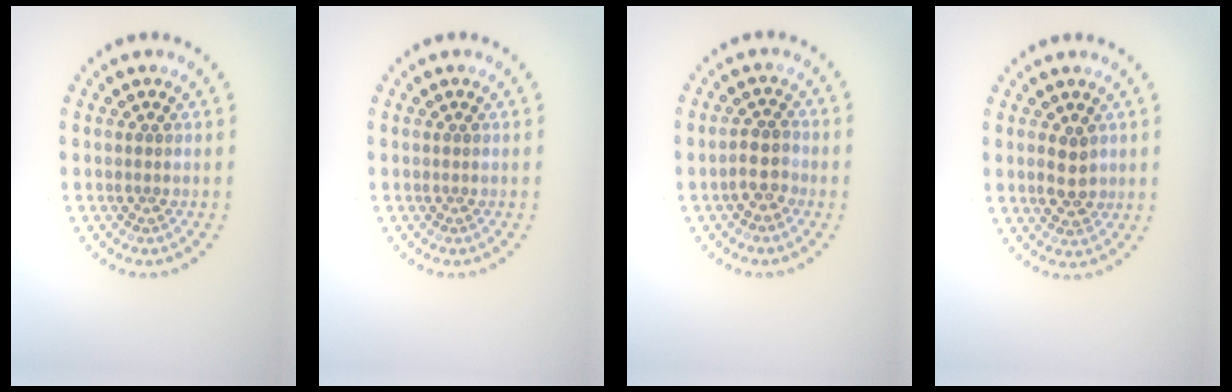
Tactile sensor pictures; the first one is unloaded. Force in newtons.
{"total": 0.0}
{"total": 2.1, "press": 1.9, "slide": 0.9}
{"total": 2.2, "press": 2.2, "slide": 0.3}